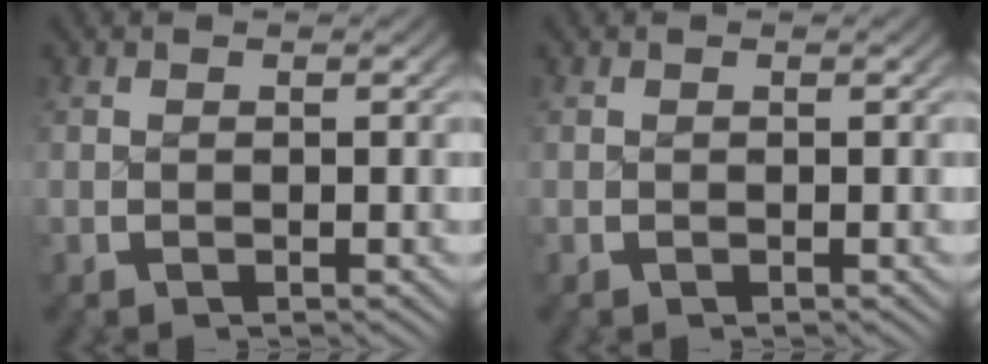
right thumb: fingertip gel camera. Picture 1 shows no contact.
{"total": 0.0}